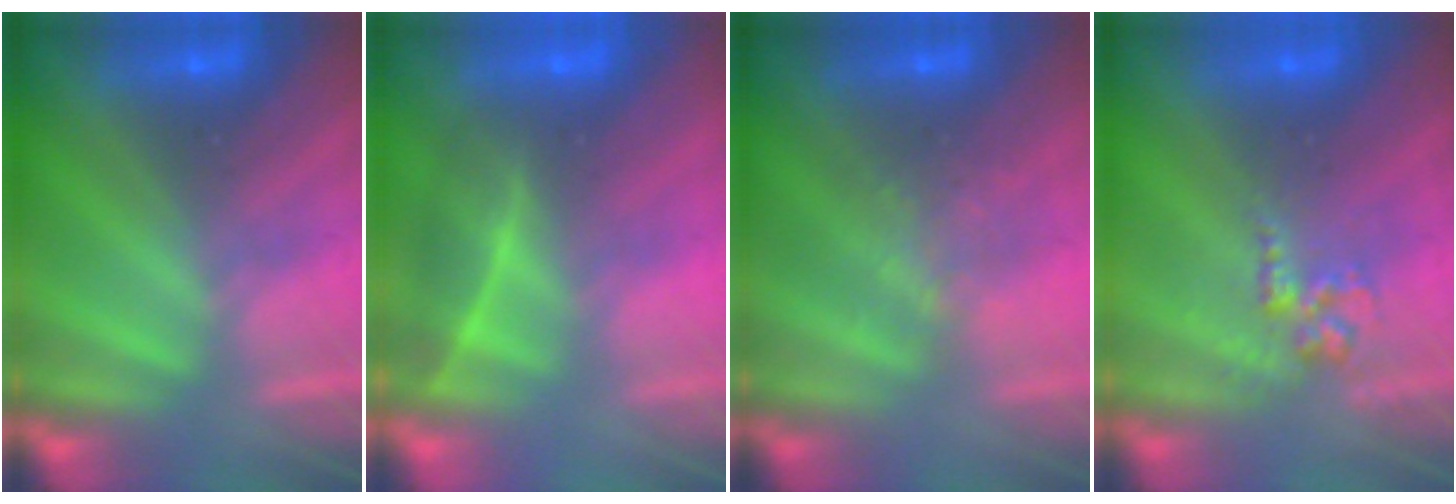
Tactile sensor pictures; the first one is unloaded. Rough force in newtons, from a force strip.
{"total": 1.9}
{"total": 3.9}
{"total": 2.6}